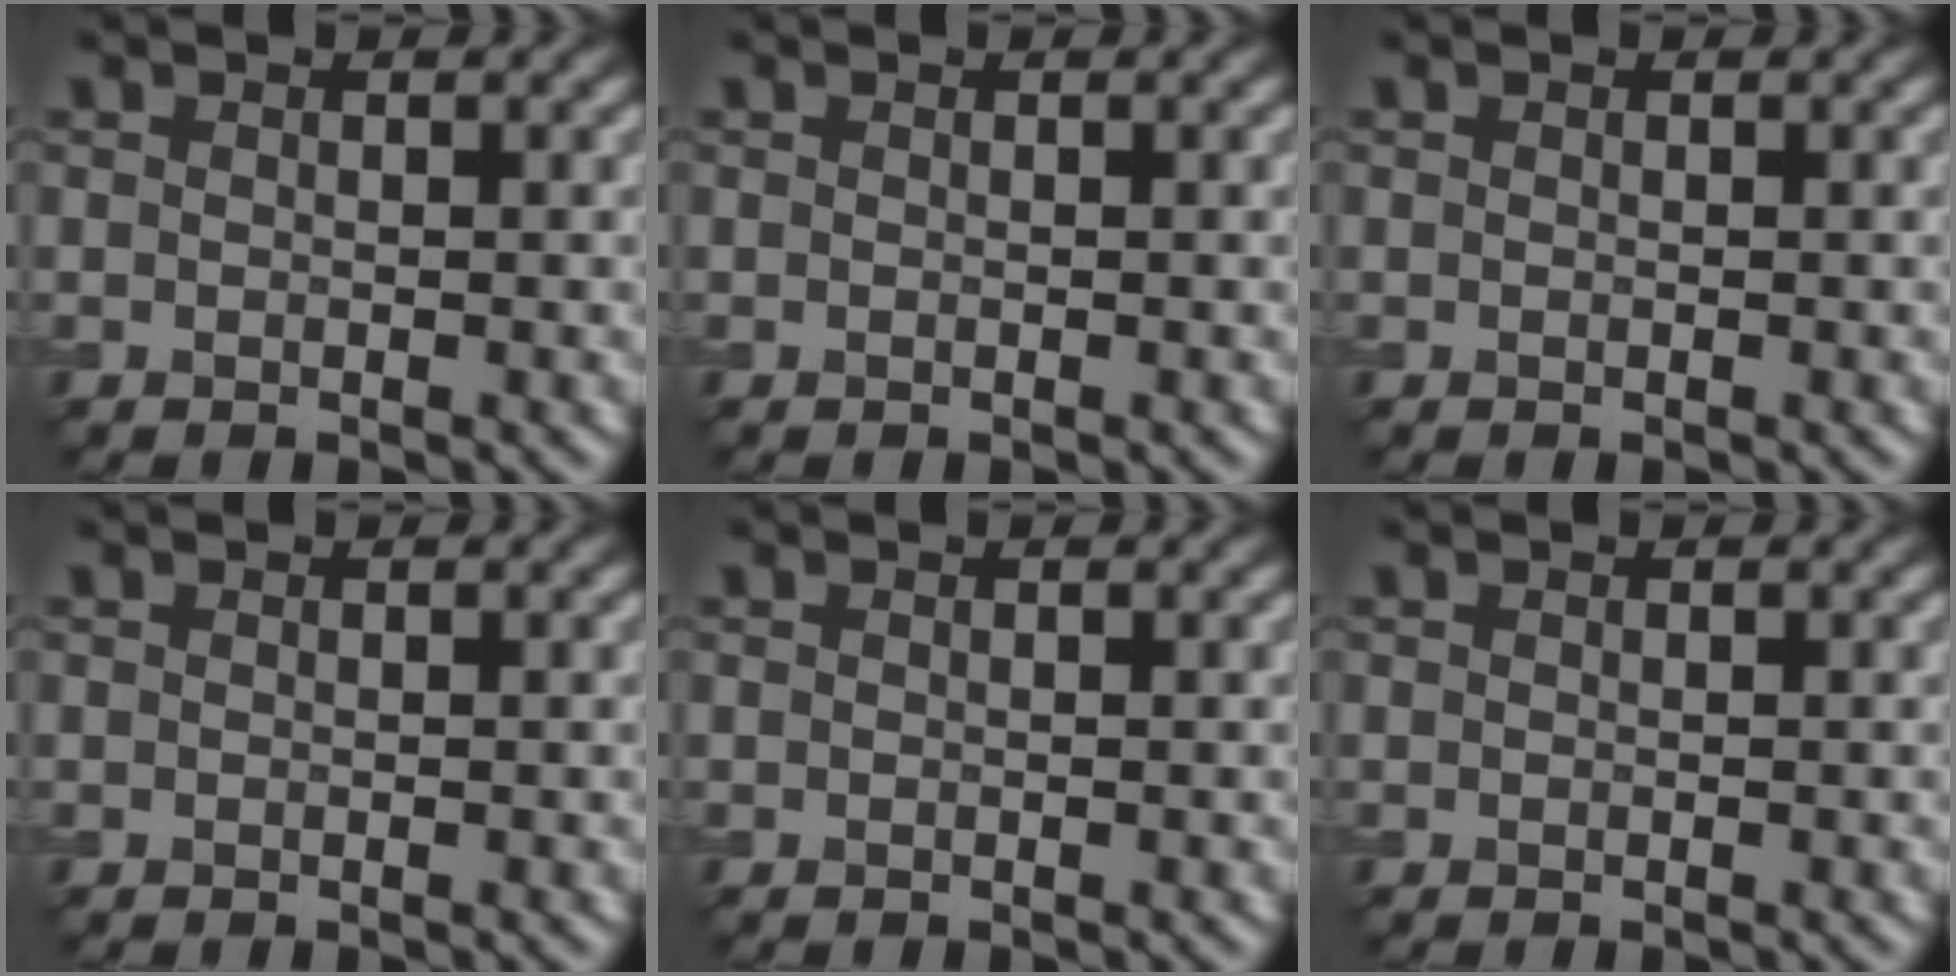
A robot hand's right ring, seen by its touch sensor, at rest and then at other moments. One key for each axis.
{"total": 0.0}
{"total": 0.0}
{"total": 0.0}
{"total": 0.0}
{"total": 0.0}